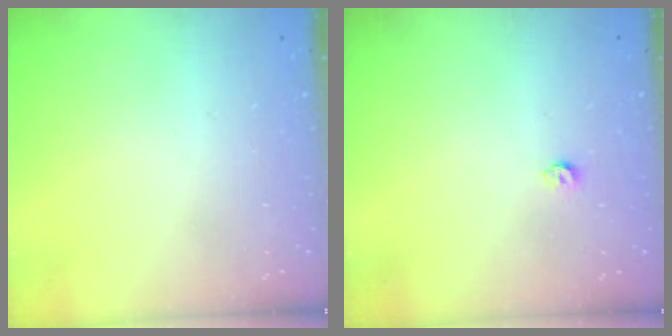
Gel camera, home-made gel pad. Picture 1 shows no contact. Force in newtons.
{"total": 3.0, "press": 3.0, "slide": 0.5}